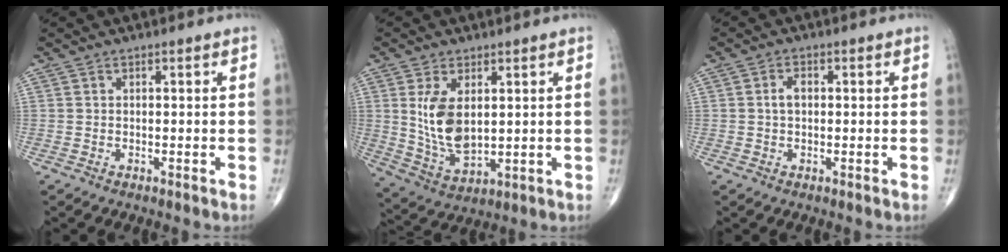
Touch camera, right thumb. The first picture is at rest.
{"total": 9.8, "force": [2.1, 5.3, 8.0], "torque": [-0.143, -0.021, 0.057]}
{"total": 2.3, "force": [0.1, 1.4, 1.8], "torque": [-0.033, 0.007, 0.000]}